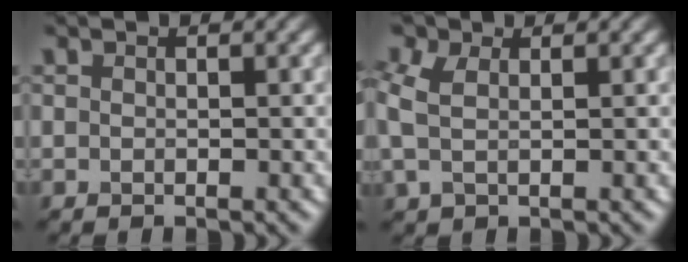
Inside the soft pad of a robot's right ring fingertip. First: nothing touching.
{"total": 3.7, "force": [1.1, 2.3, 2.7], "torque": [-0.077, 0.006, 0.019]}